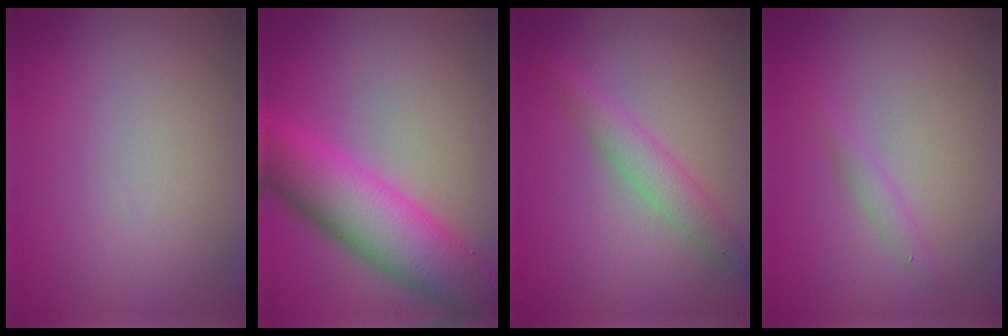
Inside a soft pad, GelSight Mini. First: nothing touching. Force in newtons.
{"total": 8.9, "press": 8.9, "slide": 0.1}
{"total": 2.4, "press": 2.4, "slide": 0.1}
{"total": 0.9, "press": 0.9, "slide": 0.1}